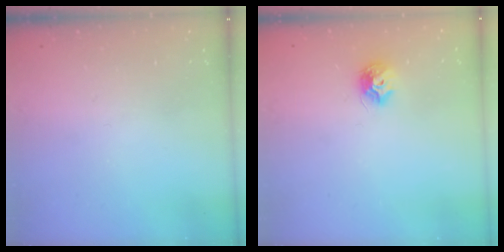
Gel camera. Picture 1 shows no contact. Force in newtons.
{"total": 8.0, "press": 8.0, "slide": 0.5}